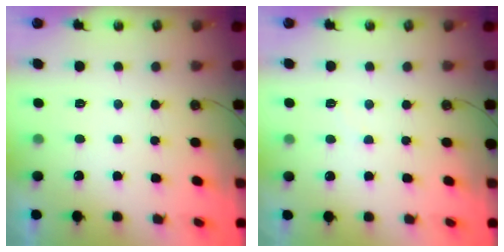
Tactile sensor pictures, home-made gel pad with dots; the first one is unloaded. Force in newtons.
{"total": 2.3, "press": 2.2, "slide": 0.4}